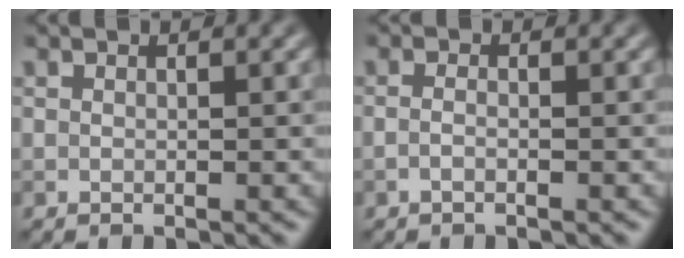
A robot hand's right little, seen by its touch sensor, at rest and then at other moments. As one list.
[{"total": 0.8, "force": [-0.5, 0.2, 0.7], "torque": [-0.015, -0.002, -0.011]}]